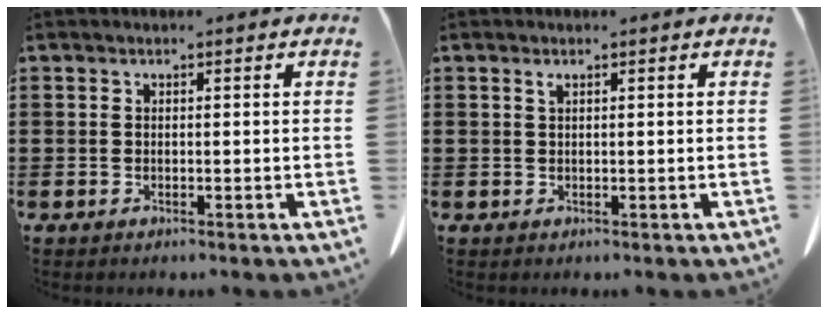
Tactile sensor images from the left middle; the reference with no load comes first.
{"total": 0.9, "force": [0.5, 0.1, 0.8], "torque": [-0.018, -0.001, 0.011]}